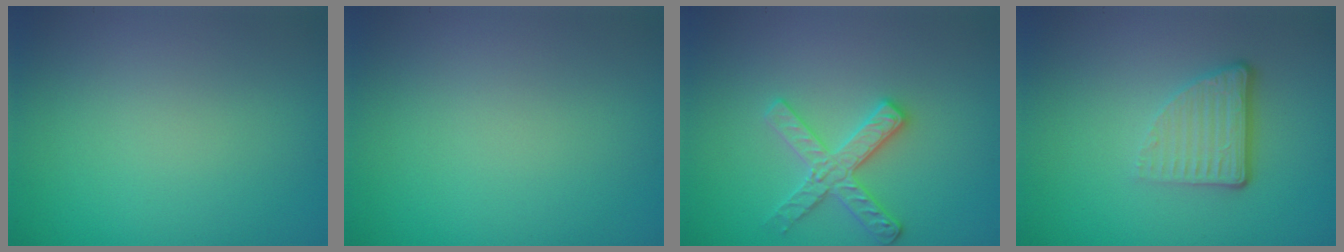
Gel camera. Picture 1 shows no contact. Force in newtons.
{"total": 0.0}
{"total": 2.9, "press": 2.8, "slide": 0.6}
{"total": 3.7, "press": 2.4, "slide": 2.8}